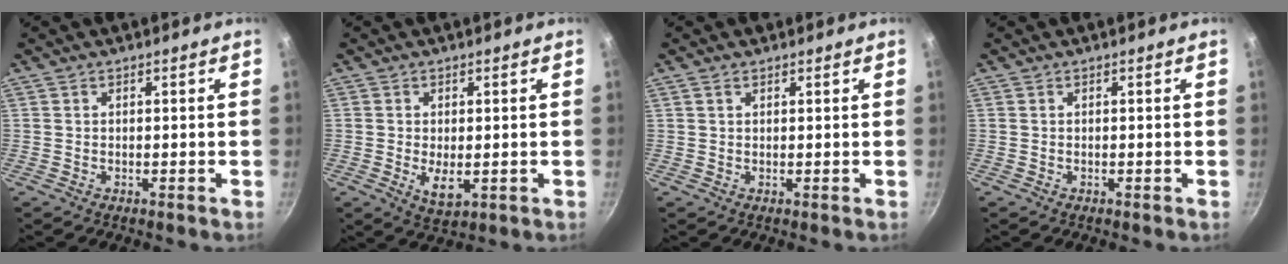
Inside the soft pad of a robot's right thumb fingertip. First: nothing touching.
{"total": 4.5, "force": [-0.6, 2.5, 3.7], "torque": [-0.061, -0.012, -0.001]}
{"total": 1.4, "force": [0.9, 0.8, 0.7], "torque": [-0.010, -0.001, 0.015]}
{"total": 0.0}